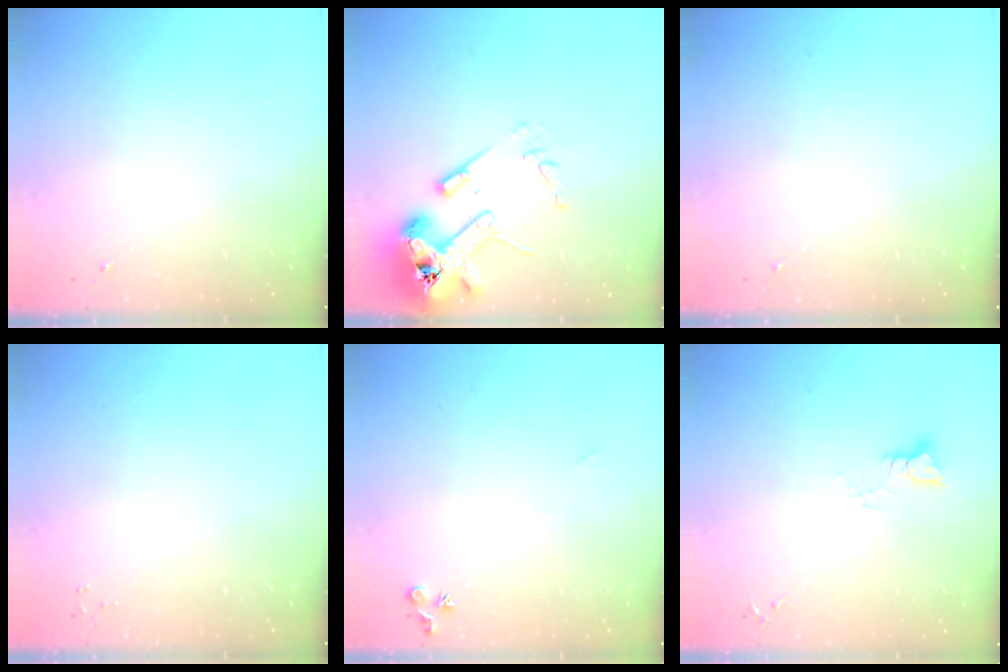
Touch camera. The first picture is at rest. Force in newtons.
{"total": 15.1, "press": 15.0, "slide": 2.1}
{"total": 0.0}
{"total": 2.0, "press": 2.0, "slide": 0.3}
{"total": 6.6, "press": 6.6, "slide": 0.6}
{"total": 3.6, "press": 3.6, "slide": 0.4}